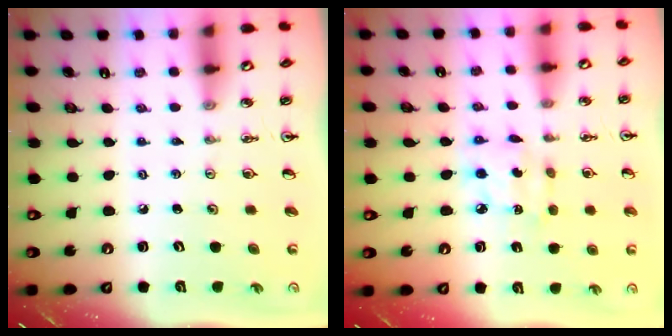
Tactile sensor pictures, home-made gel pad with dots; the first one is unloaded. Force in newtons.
{"total": 5.8, "press": 5.8, "slide": 0.3}